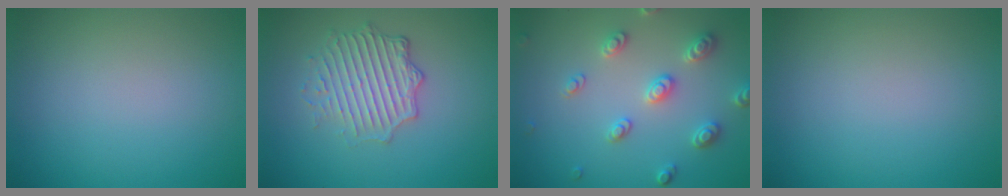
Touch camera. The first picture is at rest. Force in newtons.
{"total": 4.3, "press": 3.4, "slide": 2.6}
{"total": 3.5, "press": 3.2, "slide": 1.3}
{"total": 0.0}